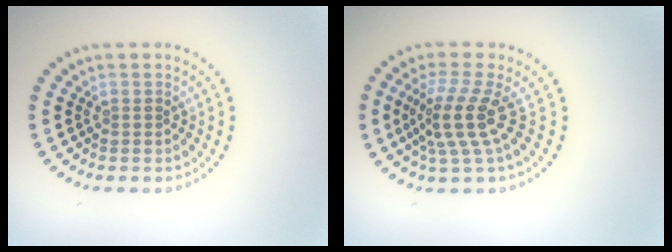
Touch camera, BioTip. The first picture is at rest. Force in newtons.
{"total": 3.9, "press": 2.9, "slide": 2.7}